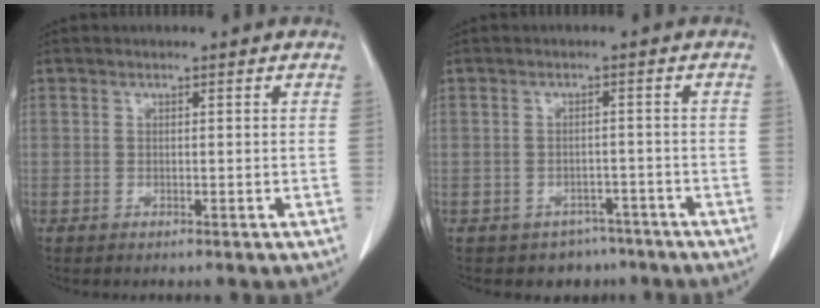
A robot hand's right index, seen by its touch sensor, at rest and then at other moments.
{"total": 5.0, "force": [-3.5, 3.6, 0.8], "torque": [0.003, 0.012, -0.041]}